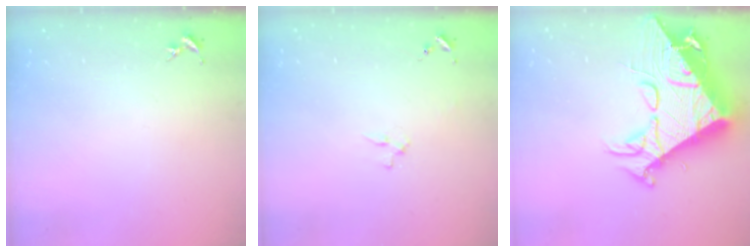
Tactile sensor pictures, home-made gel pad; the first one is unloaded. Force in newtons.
{"total": 2.3, "press": 2.3, "slide": 0.3}
{"total": 15.2, "press": 15.0, "slide": 1.9}